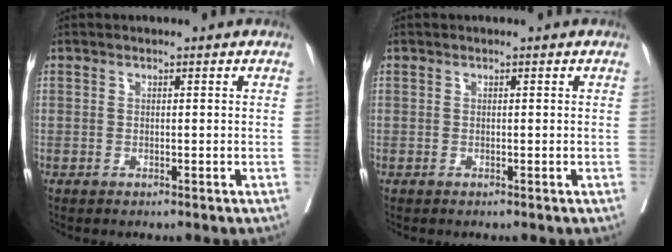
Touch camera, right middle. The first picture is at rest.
{"total": 0.0}